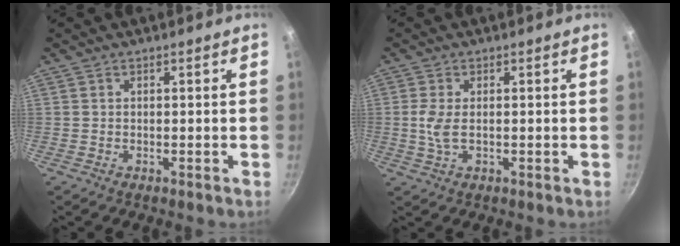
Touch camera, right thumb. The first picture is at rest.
{"total": 3.9, "force": [0.1, 1.8, 3.5], "torque": [-0.077, -0.001, 0.001]}